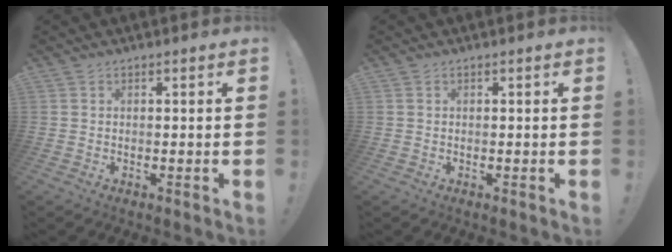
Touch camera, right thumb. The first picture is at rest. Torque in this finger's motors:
{"motor_torque": [0.02, -0.22, 0.04, -0.10, 0.00]}